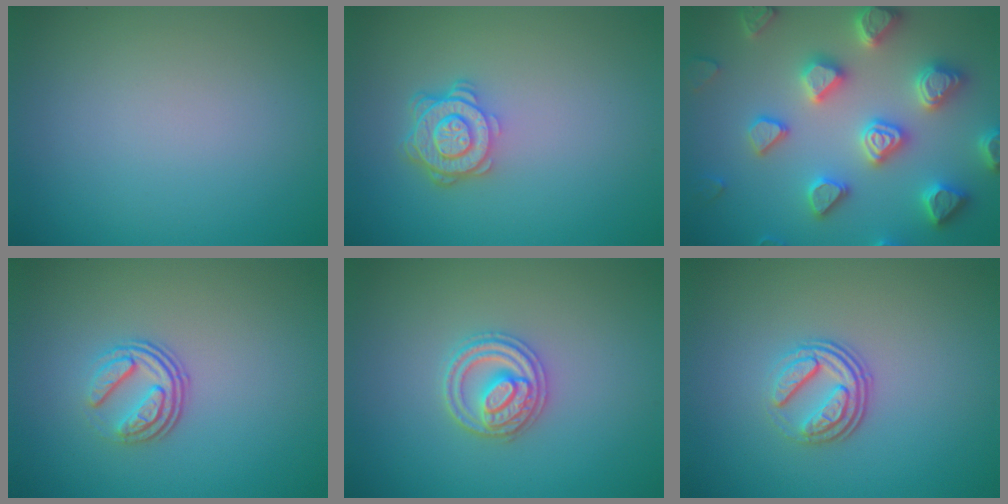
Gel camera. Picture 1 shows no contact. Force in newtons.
{"total": 4.1, "press": 3.1, "slide": 2.6}
{"total": 7.1, "press": 7.0, "slide": 1.5}
{"total": 3.4, "press": 2.3, "slide": 2.5}
{"total": 2.8, "press": 2.8, "slide": 0.4}
{"total": 3.4, "press": 2.5, "slide": 2.3}